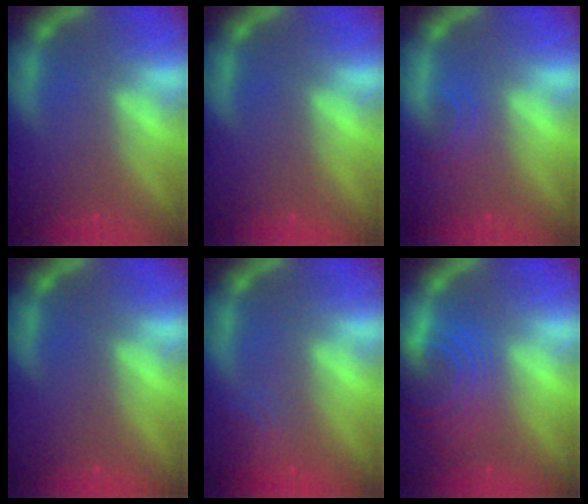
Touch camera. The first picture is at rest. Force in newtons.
{"total": 0.0}
{"total": 1.9}
{"total": 0.0}
{"total": 2.9}
{"total": 7.6}